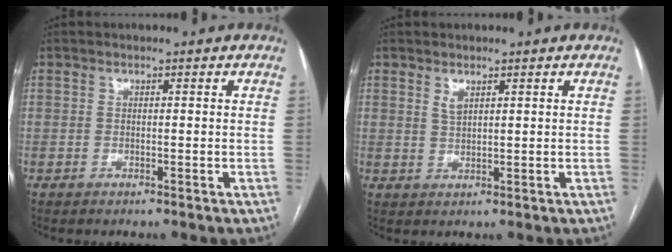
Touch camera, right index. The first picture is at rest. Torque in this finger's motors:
{"motor_torque": [0.01, 0.01, 0.00, 0.02]}